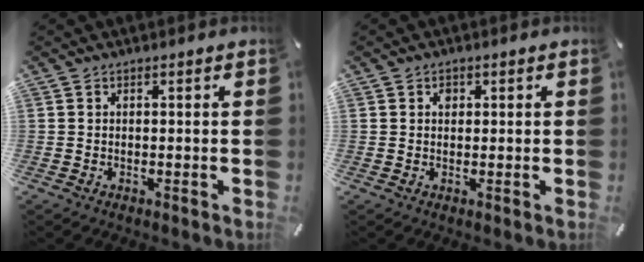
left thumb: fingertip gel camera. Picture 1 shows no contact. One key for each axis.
{"total": 1.2, "fx": 0.3, "fy": 1.1, "fz": 0.5, "tx": -0.003, "ty": 0.002, "tz": 0.002}